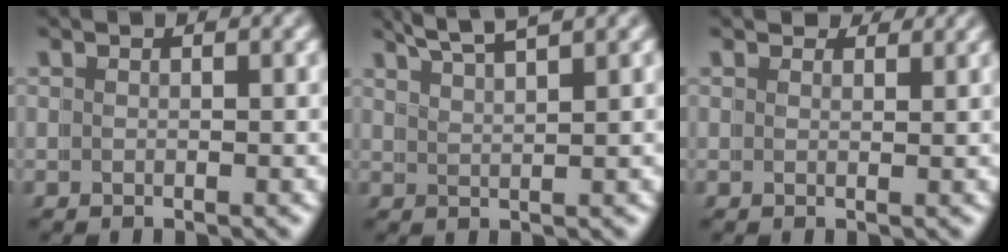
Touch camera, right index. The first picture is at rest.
{"total": 4.8, "force": [4.4, -0.4, 1.8], "torque": [-0.026, 0.012, 0.074]}
{"total": 2.0, "force": [2.0, -0.1, 0.1], "torque": [0.001, -0.001, 0.030]}